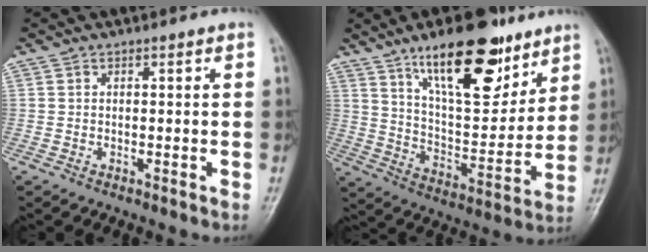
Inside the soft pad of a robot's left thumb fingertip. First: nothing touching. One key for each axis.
{"total": 20.5, "fx": 12.8, "fy": 8.0, "fz": 13.8, "tx": -0.171, "ty": -0.067, "tz": 0.218}